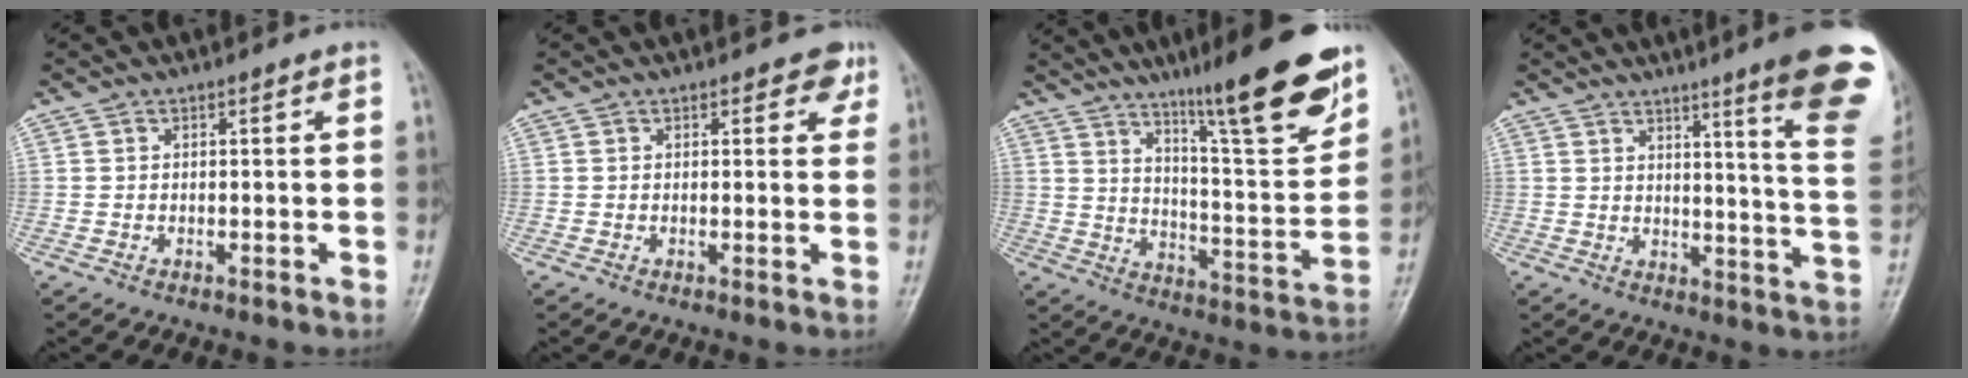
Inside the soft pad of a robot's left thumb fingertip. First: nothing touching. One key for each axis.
{"total": 2.8, "fx": 1.7, "fy": 1.7, "fz": 1.5, "tx": 0.011, "ty": -0.004, "tz": 0.013}
{"total": 18.7, "fx": 12.5, "fy": 2.6, "fz": 13.6, "tx": -0.171, "ty": -0.076, "tz": 0.196}
{"total": 17.9, "fx": 11.1, "fy": 1.1, "fz": 14.0, "tx": -0.150, "ty": -0.068, "tz": 0.129}